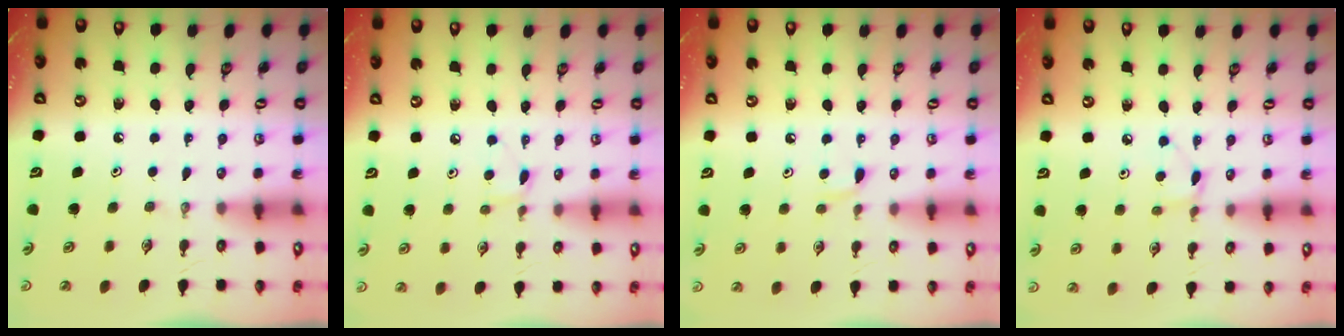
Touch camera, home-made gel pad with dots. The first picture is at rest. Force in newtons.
{"total": 5.4, "press": 5.3, "slide": 0.7}
{"total": 4.7, "press": 4.7, "slide": 0.6}
{"total": 3.9, "press": 3.9, "slide": 0.5}